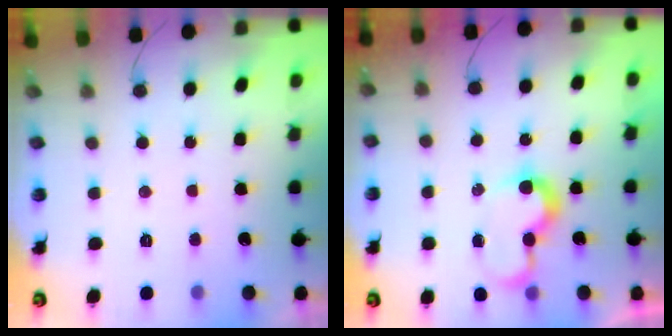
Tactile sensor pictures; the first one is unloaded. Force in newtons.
{"total": 7.6, "press": 7.6, "slide": 0.3}